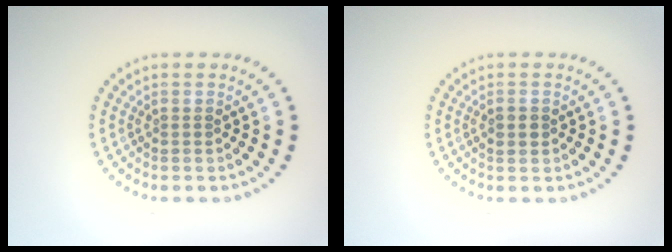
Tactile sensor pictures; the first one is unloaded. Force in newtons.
{"total": 1.2, "press": 1.2, "slide": 0.2}